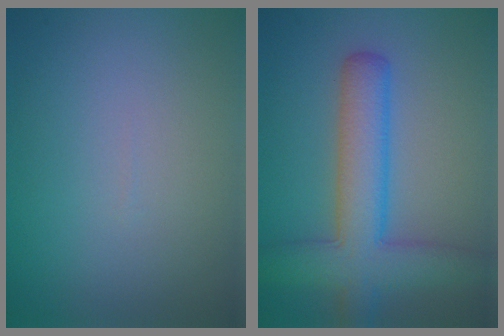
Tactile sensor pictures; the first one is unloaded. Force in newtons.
{"total": 6.8, "press": 6.8, "slide": 0.4}